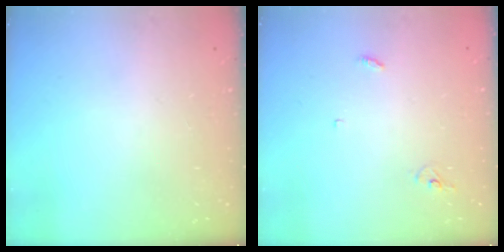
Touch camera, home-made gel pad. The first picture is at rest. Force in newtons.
{"total": 2.9, "press": 2.9, "slide": 0.2}